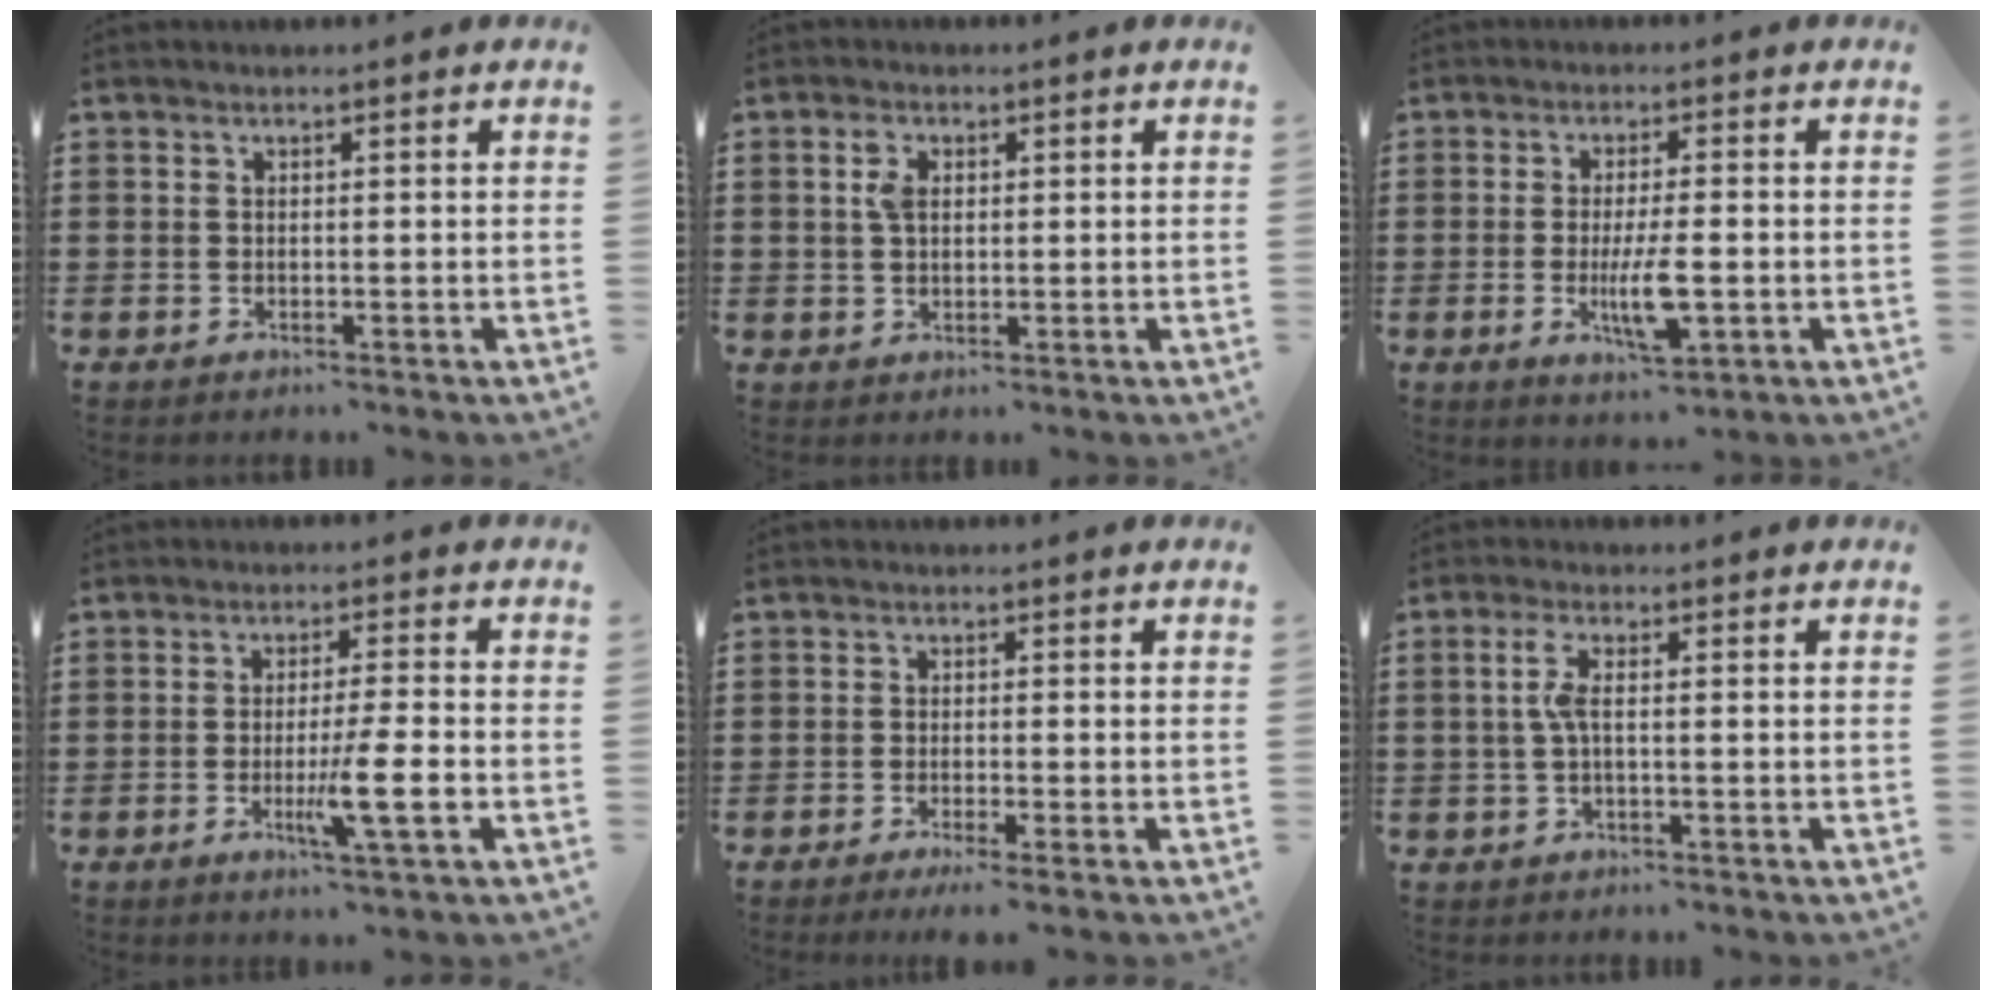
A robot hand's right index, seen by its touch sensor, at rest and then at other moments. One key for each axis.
{"total": 3.0, "fx": 0.8, "fy": 1.7, "fz": 2.4, "tx": -0.052, "ty": 0.008, "tz": 0.014}
{"total": 7.0, "fx": -1.8, "fy": 1.8, "fz": 6.6, "tx": -0.129, "ty": -0.013, "tz": -0.031}
{"total": 7.2, "fx": -2.0, "fy": 0.2, "fz": 6.9, "tx": -0.125, "ty": -0.019, "tz": -0.037}
{"total": 1.7, "fx": -1.2, "fy": -0.2, "fz": 1.2, "tx": -0.019, "ty": -0.003, "tz": -0.021}
{"total": 3.5, "fx": 0.0, "fy": 0.9, "fz": 3.4, "tx": -0.071, "ty": 0.001, "tz": -0.005}